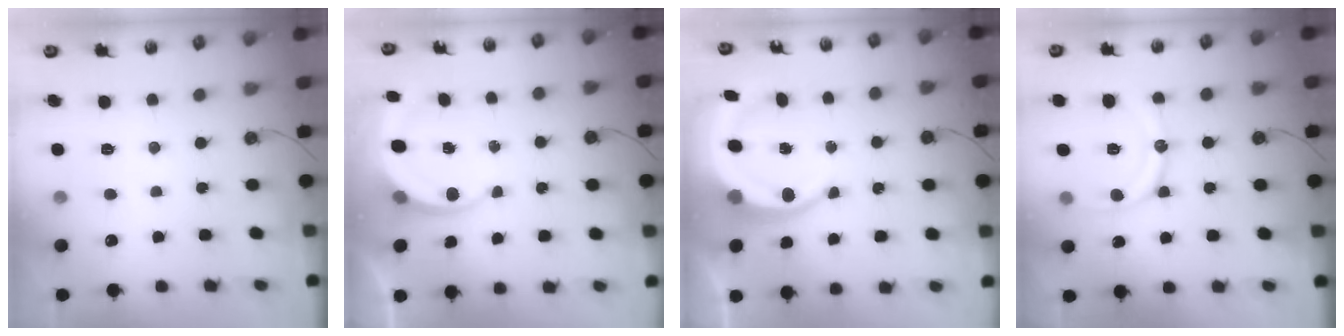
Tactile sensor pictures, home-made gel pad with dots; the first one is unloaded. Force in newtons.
{"total": 6.0, "press": 6.0, "slide": 0.3}
{"total": 9.4, "press": 9.3, "slide": 1.3}
{"total": 11.1, "press": 11.1, "slide": 0.5}